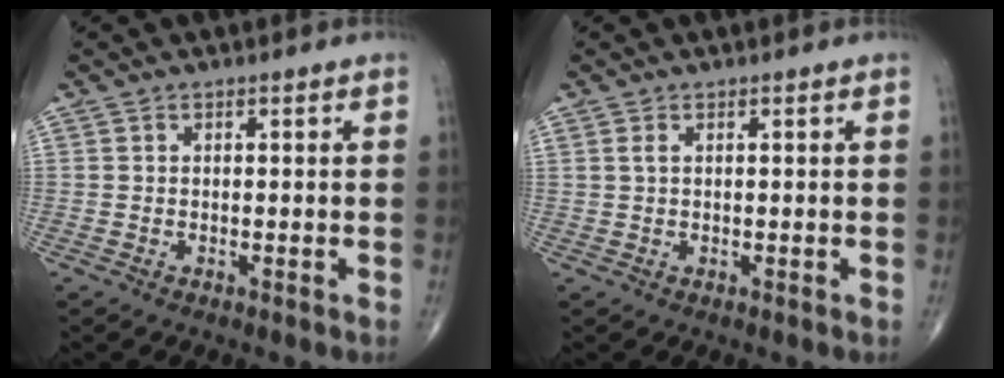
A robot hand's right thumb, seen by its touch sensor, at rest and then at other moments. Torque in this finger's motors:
{"motor_torque": [0.00, 0.01, 0.10, 0.15, 0.00]}